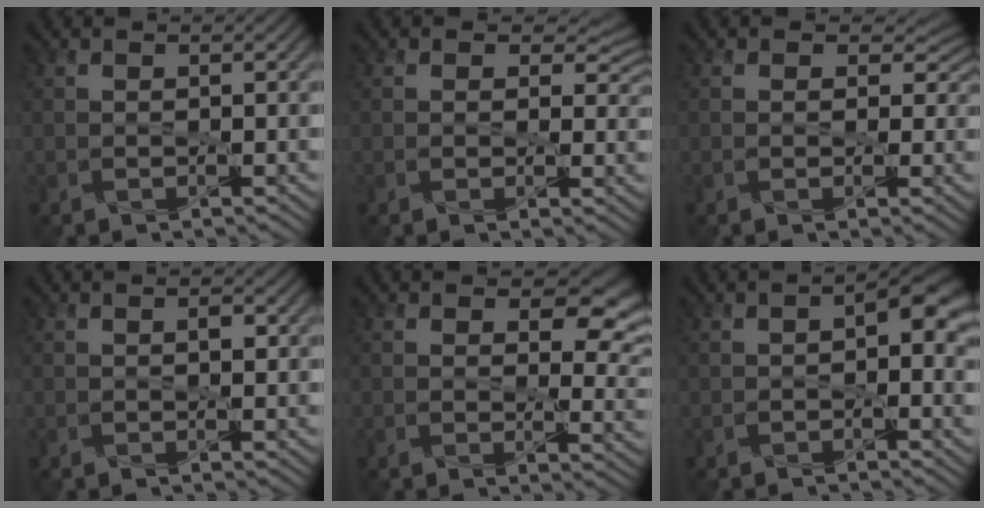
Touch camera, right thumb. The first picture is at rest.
{"total": 3.0, "force": [1.2, 2.4, 1.5], "torque": [-0.023, -0.010, 0.008]}
{"total": 2.6, "force": [0.7, 2.3, 1.1], "torque": [-0.018, -0.005, -0.001]}
{"total": 1.2, "force": [0.3, 0.6, 1.0], "torque": [-0.011, -0.002, 0.004]}
{"total": 6.5, "force": [2.6, 3.9, 4.5], "torque": [-0.061, -0.016, 0.034]}
{"total": 4.8, "force": [0.3, 2.8, 3.9], "torque": [-0.048, -0.004, 0.004]}